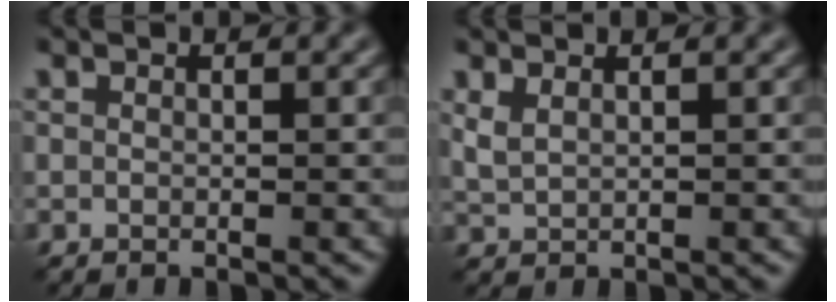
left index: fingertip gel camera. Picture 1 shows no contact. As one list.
[{"total": 1.4, "force": [1.0, 0.5, 0.9], "torque": [-0.023, 0.000, 0.025]}]